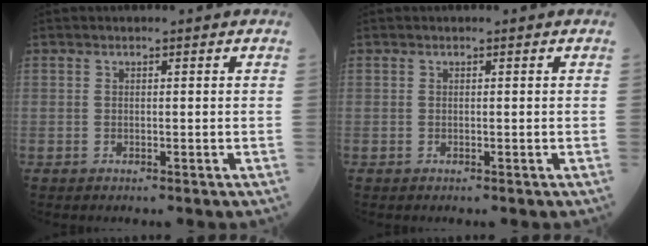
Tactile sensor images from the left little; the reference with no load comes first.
{"total": 0.0}